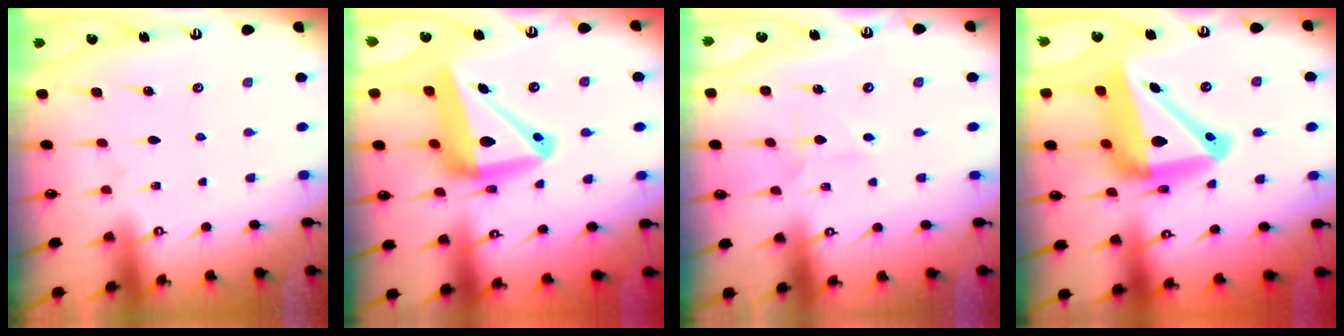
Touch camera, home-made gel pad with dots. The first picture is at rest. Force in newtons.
{"total": 16.7, "press": 16.4, "slide": 3.4}
{"total": 1.9, "press": 1.9, "slide": 0.1}
{"total": 19.5, "press": 19.3, "slide": 2.6}